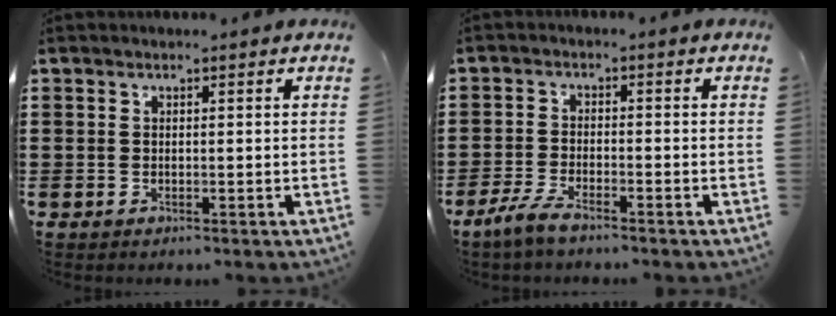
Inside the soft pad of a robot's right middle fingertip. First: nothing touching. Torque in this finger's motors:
{"motor_torque": [1.91, 0.23, 0.31, 0.08]}